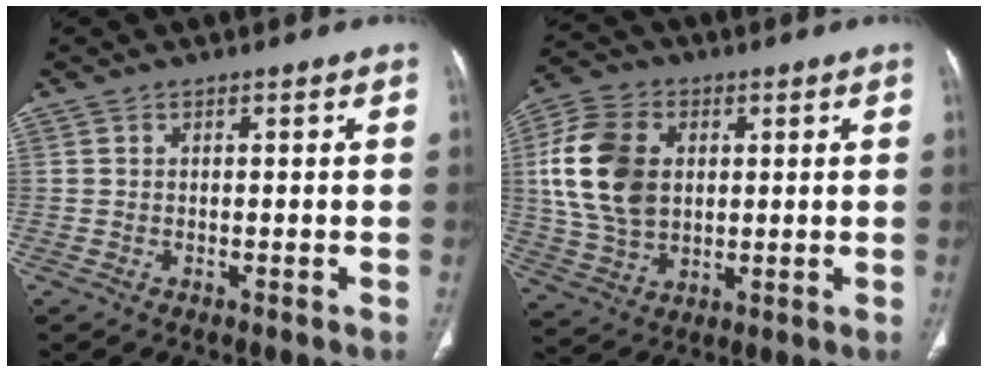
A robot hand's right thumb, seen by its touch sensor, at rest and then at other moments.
{"total": 15.4, "force": [2.6, 10.9, 10.6], "torque": [-0.196, 0.001, 0.052]}